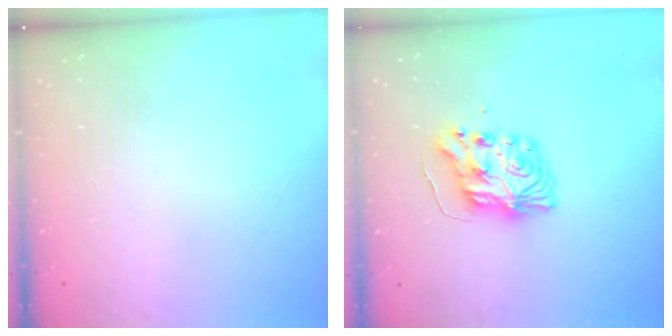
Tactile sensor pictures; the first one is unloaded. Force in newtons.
{"total": 8.5, "press": 8.5, "slide": 0.6}